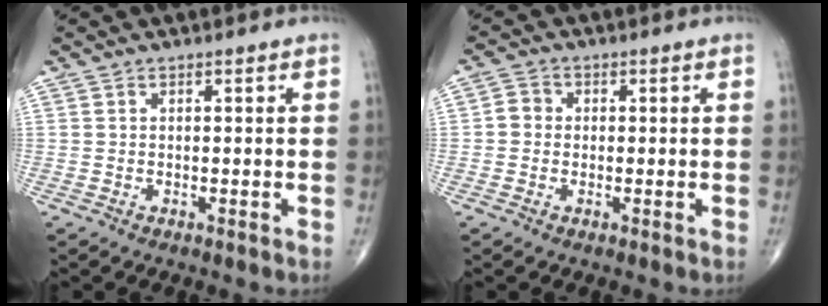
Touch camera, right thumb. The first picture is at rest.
{"total": 2.7, "force": [-0.2, 2.5, 1.1], "torque": [-0.006, 0.007, -0.011]}